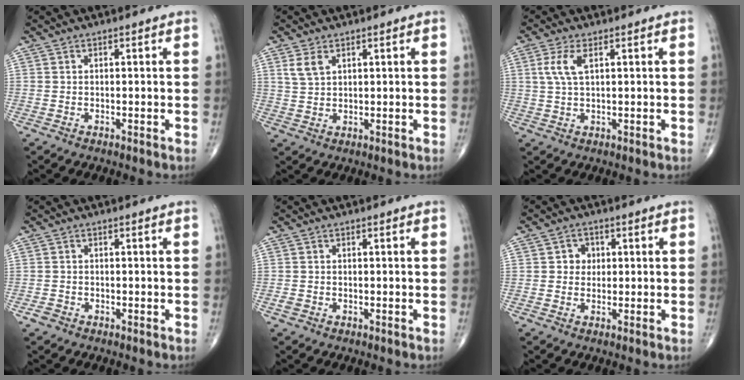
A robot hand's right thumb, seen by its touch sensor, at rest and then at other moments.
{"total": 3.3, "force": [1.7, 1.9, 2.1], "torque": [-0.042, -0.001, 0.042]}
{"total": 4.3, "force": [1.4, 1.6, 3.8], "torque": [-0.093, 0.003, 0.032]}
{"total": 1.5, "force": [-0.9, 1.1, 0.5], "torque": [-0.009, 0.006, -0.017]}
{"total": 1.1, "force": [-0.4, 0.8, 0.5], "torque": [-0.015, 0.002, -0.008]}
{"total": 3.0, "force": [0.4, 2.8, 1.2], "torque": [0.004, 0.004, 0.002]}